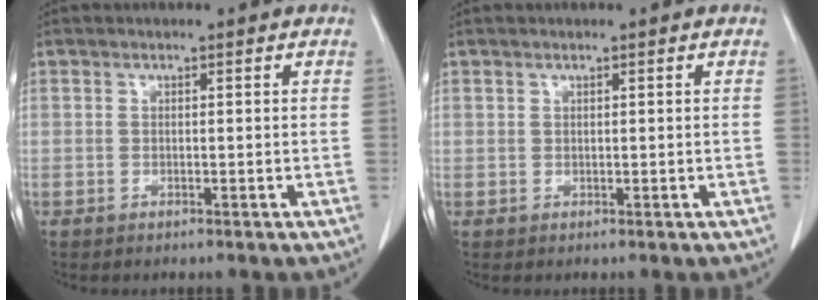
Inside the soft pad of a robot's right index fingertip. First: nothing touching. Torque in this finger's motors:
{"motor_torque": [0.05, -0.07, 0.01, 0.01]}